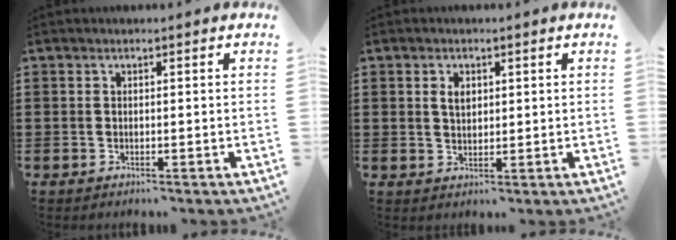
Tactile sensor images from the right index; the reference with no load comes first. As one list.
[{"total": 2.3, "force": [0.8, 1.4, 1.6], "torque": [-0.035, 0.007, 0.014]}]